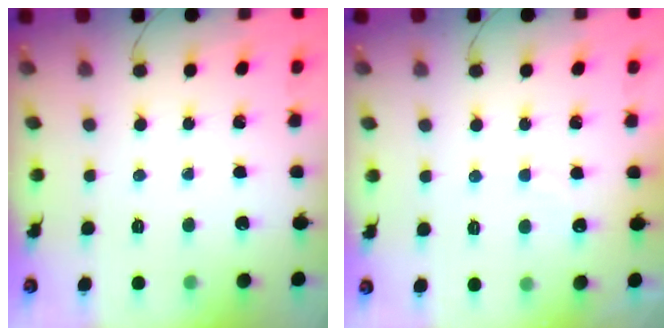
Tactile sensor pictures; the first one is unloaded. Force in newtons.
{"total": 7.2, "press": 7.1, "slide": 1.3}